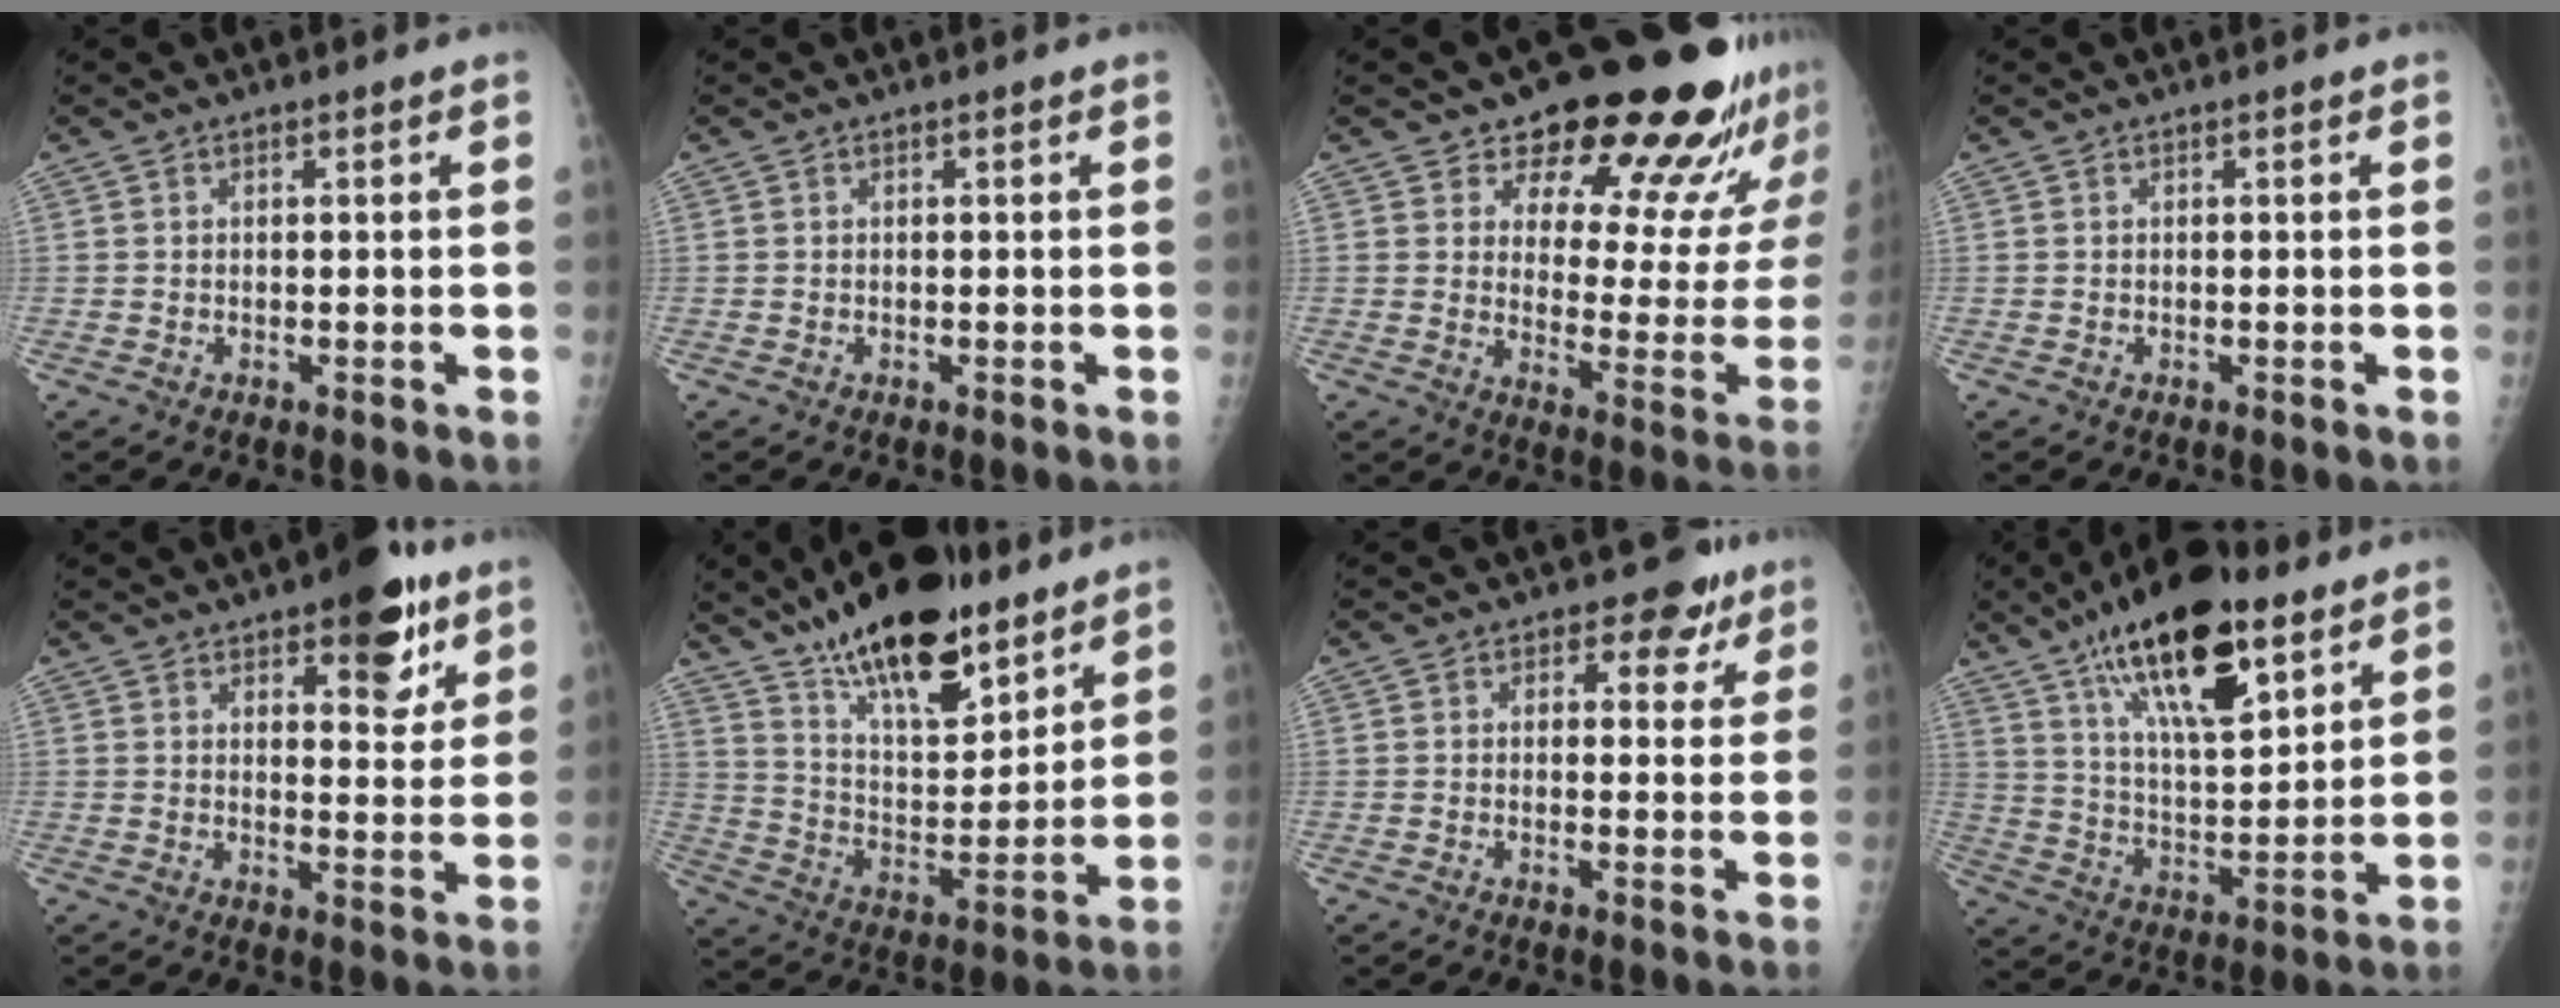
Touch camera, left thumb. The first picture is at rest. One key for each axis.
{"total": 0.0}
{"total": 21.1, "fx": 17.7, "fy": 7.0, "fz": 9.0, "tx": -0.060, "ty": -0.138, "tz": 0.215}
{"total": 0.0}
{"total": 11.1, "fx": 6.5, "fy": 4.7, "fz": 7.7, "tx": -0.065, "ty": -0.031, "tz": 0.086}
{"total": 22.1, "fx": 15.8, "fy": 8.1, "fz": 13.2, "tx": -0.175, "ty": -0.074, "tz": 0.267}
{"total": 5.6, "fx": 3.6, "fy": 3.7, "fz": 2.1, "tx": 0.013, "ty": -0.014, "tz": 0.039}
{"total": 22.1, "fx": 12.9, "fy": 8.3, "fz": 15.9, "tx": -0.243, "ty": -0.049, "tz": 0.225}